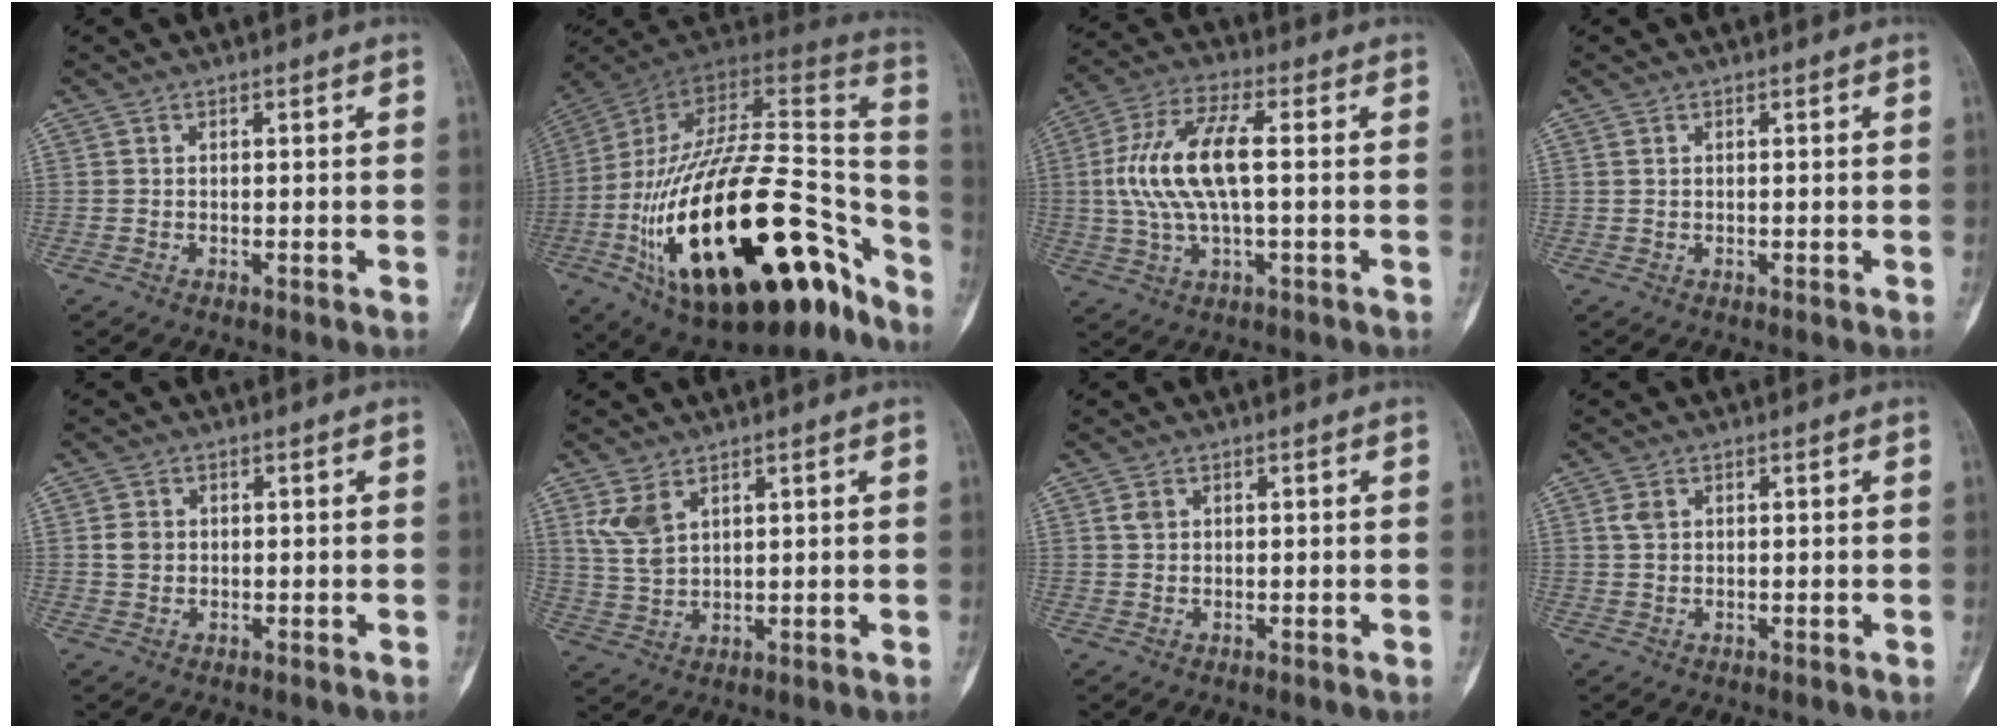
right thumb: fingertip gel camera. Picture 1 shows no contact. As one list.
[{"total": 39.0, "force": [-17.7, 17.8, 29.8], "torque": [-0.446, 0.069, -0.278]}, {"total": 13.5, "force": [0.7, 5.2, 12.5], "torque": [-0.265, 0.022, 0.014]}, {"total": 0.5, "force": [0.3, 0.4, 0.3], "torque": [-0.006, 0.004, 0.006]}, {"total": 2.6, "force": [0.3, 2.3, 1.2], "torque": [-0.013, 0.004, 0.007]}, {"total": 6.0, "force": [3.1, 3.4, 3.8], "torque": [-0.075, -0.010, 0.075]}, {"total": 1.6, "force": [0.6, 1.2, 0.8], "torque": [-0.011, 0.001, 0.014]}, {"total": 2.1, "force": [0.7, 1.5, 1.3], "torque": [-0.024, 0.004, 0.018]}]